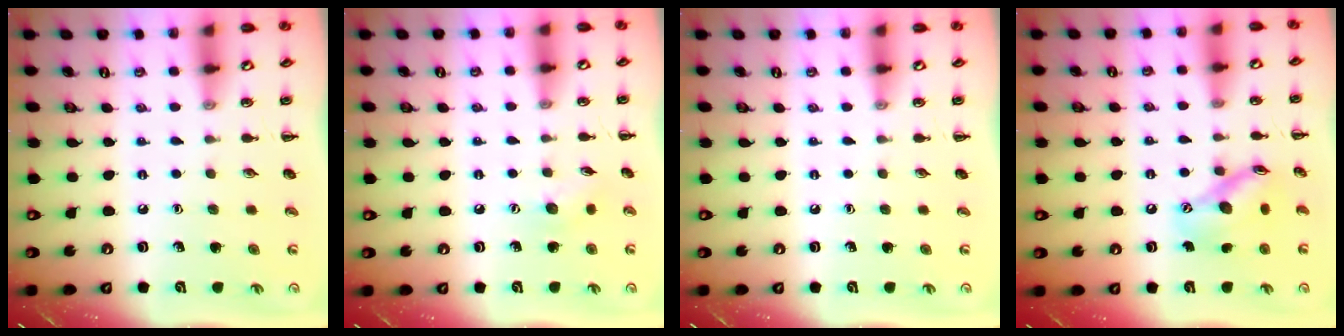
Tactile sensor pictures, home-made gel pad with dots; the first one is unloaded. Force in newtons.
{"total": 5.5, "press": 5.4, "slide": 1.3}
{"total": 0.0}
{"total": 13.3, "press": 13.2, "slide": 1.7}